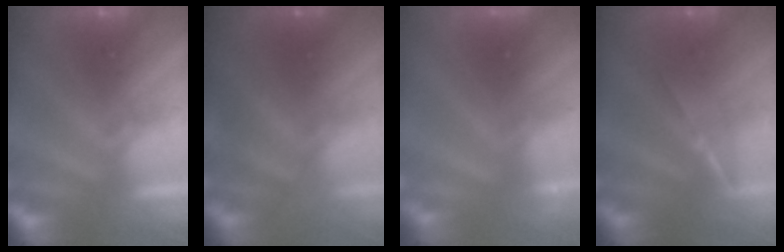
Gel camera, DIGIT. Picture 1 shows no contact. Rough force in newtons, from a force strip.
{"total": 1.7}
{"total": 3.5}
{"total": 1.6}